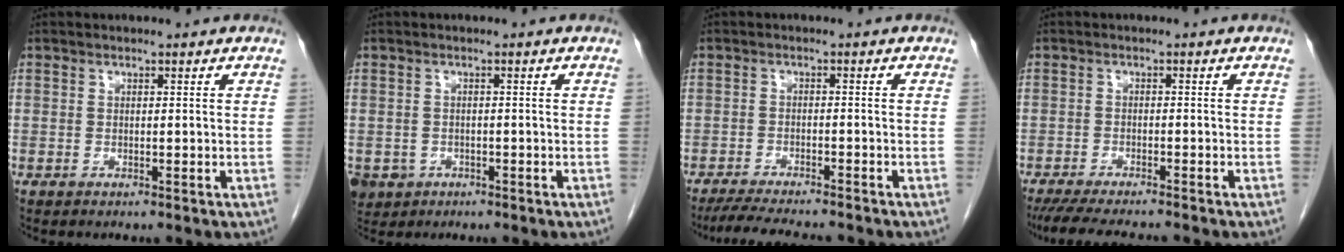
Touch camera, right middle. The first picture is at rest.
{"total": 5.1, "force": [-2.5, 4.2, 1.2], "torque": [-0.027, 0.001, -0.037]}
{"total": 9.5, "force": [-8.4, 1.0, 4.4], "torque": [-0.067, -0.018, -0.127]}
{"total": 9.1, "force": [-8.1, 0.6, 4.3], "torque": [-0.063, -0.020, -0.125]}